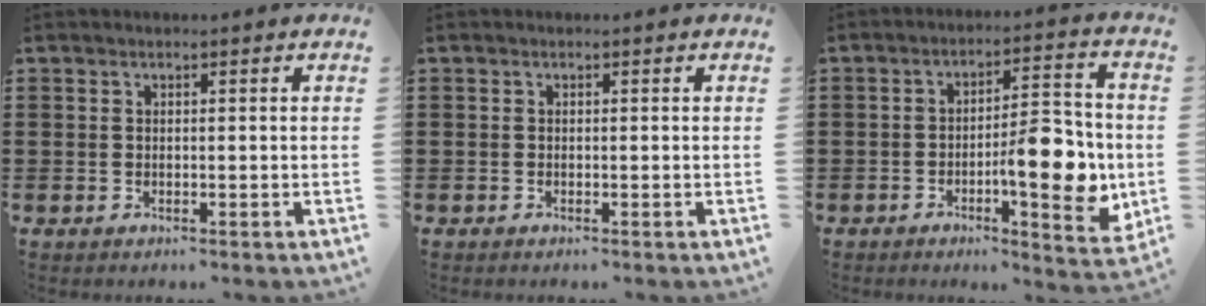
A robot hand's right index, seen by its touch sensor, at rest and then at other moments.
{"total": 0.0}
{"total": 10.5, "force": [-2.4, 3.3, 9.7], "torque": [-0.116, -0.006, -0.043]}